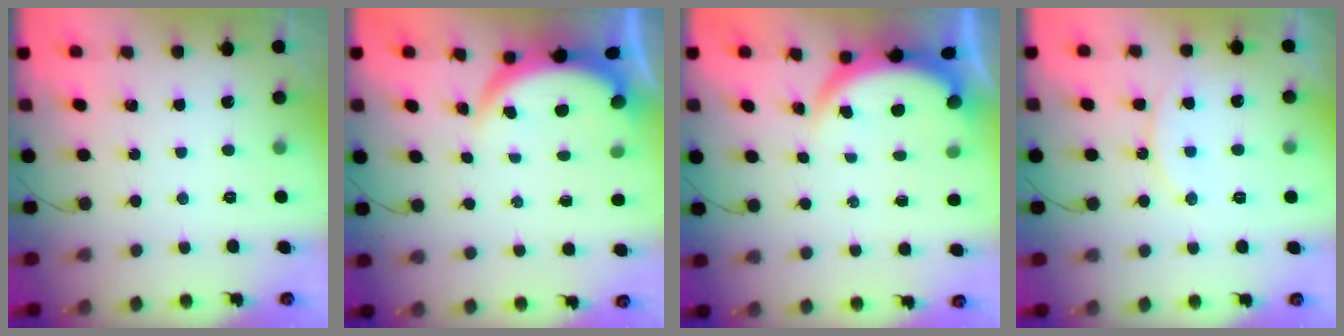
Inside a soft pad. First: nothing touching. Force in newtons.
{"total": 3.9, "press": 3.9, "slide": 0.2}
{"total": 3.8, "press": 3.8, "slide": 0.1}
{"total": 11.8, "press": 11.8, "slide": 0.9}